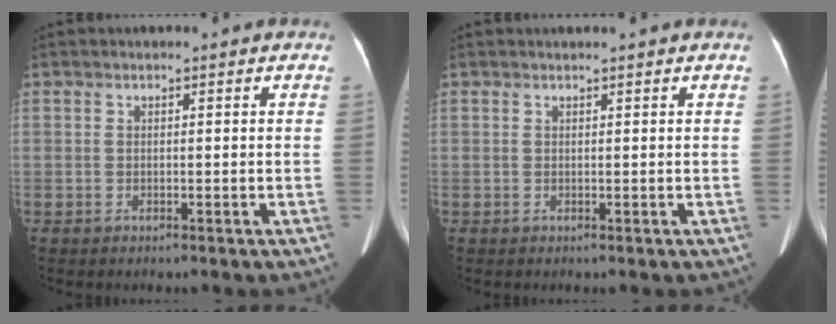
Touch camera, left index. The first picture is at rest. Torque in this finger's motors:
{"motor_torque": [0.04, 0.07, -0.02, -0.02]}